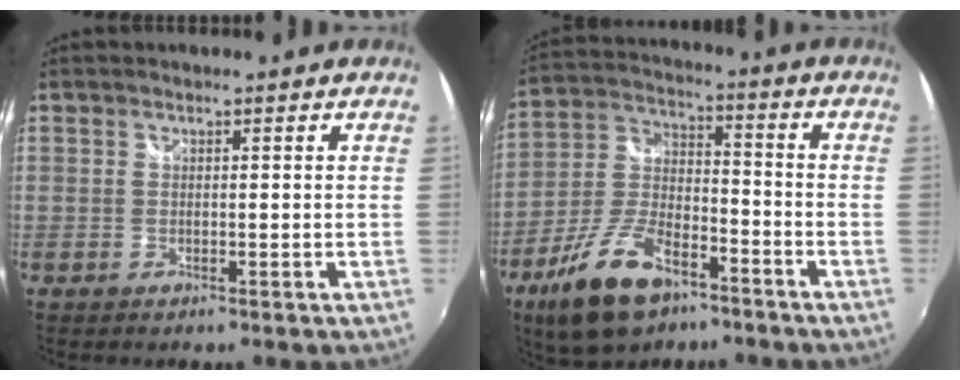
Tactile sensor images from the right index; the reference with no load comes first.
{"total": 16.1, "force": [-10.0, 7.5, 10.3], "torque": [-0.220, -0.010, -0.178]}